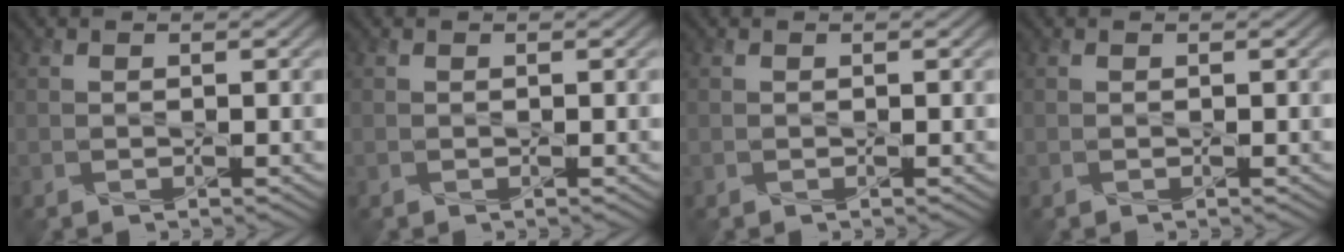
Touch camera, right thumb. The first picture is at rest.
{"total": 0.0}
{"total": 0.0}
{"total": 0.0}